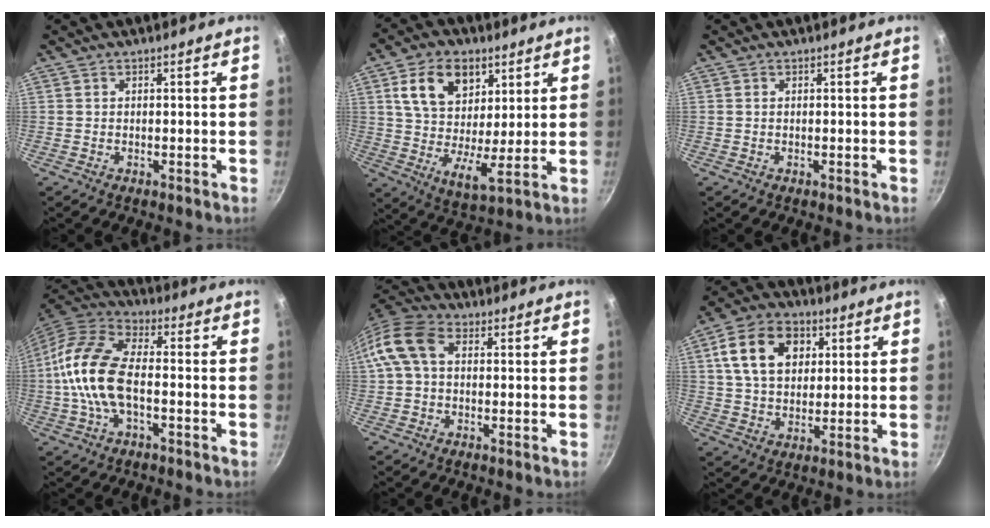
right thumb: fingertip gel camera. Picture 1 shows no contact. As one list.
[{"total": 14.4, "force": [6.1, 8.9, 9.6], "torque": [-0.140, -0.024, 0.103]}, {"total": 0.0}, {"total": 15.3, "force": [-1.8, 7.8, 13.0], "torque": [-0.252, 0.035, -0.050]}, {"total": 10.2, "force": [1.8, 6.9, 7.2], "torque": [-0.134, 0.024, 0.016]}, {"total": 14.2, "force": [4.3, 10.1, 9.0], "torque": [-0.140, 0.004, 0.066]}]